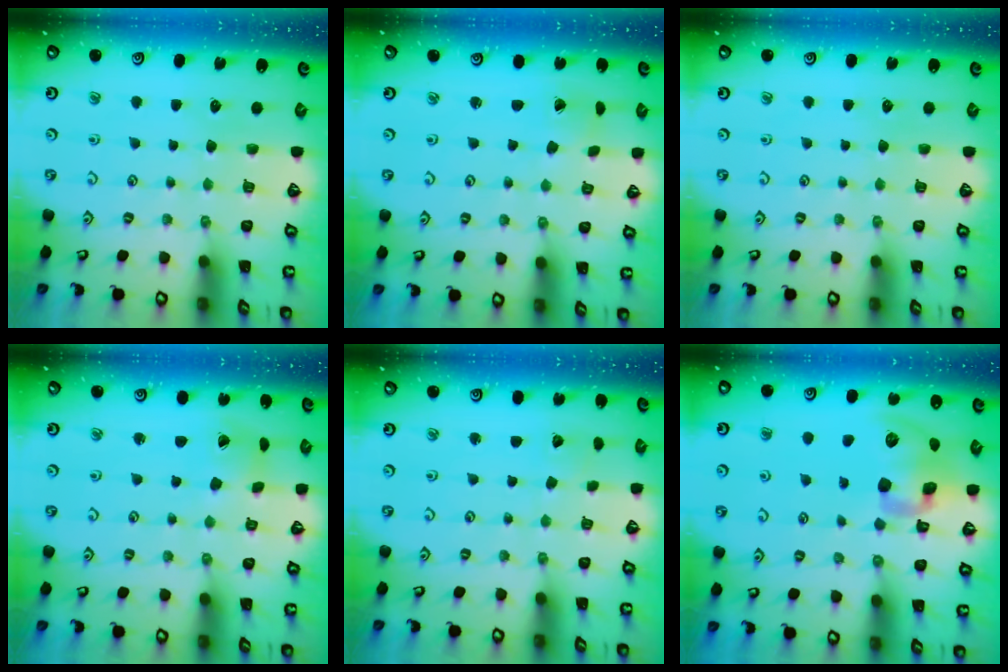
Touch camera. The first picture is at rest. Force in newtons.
{"total": 1.7, "press": 1.7, "slide": 0.1}
{"total": 0.0}
{"total": 2.9, "press": 2.9, "slide": 0.4}
{"total": 1.4, "press": 1.4, "slide": 0.1}
{"total": 15.1, "press": 14.9, "slide": 2.3}